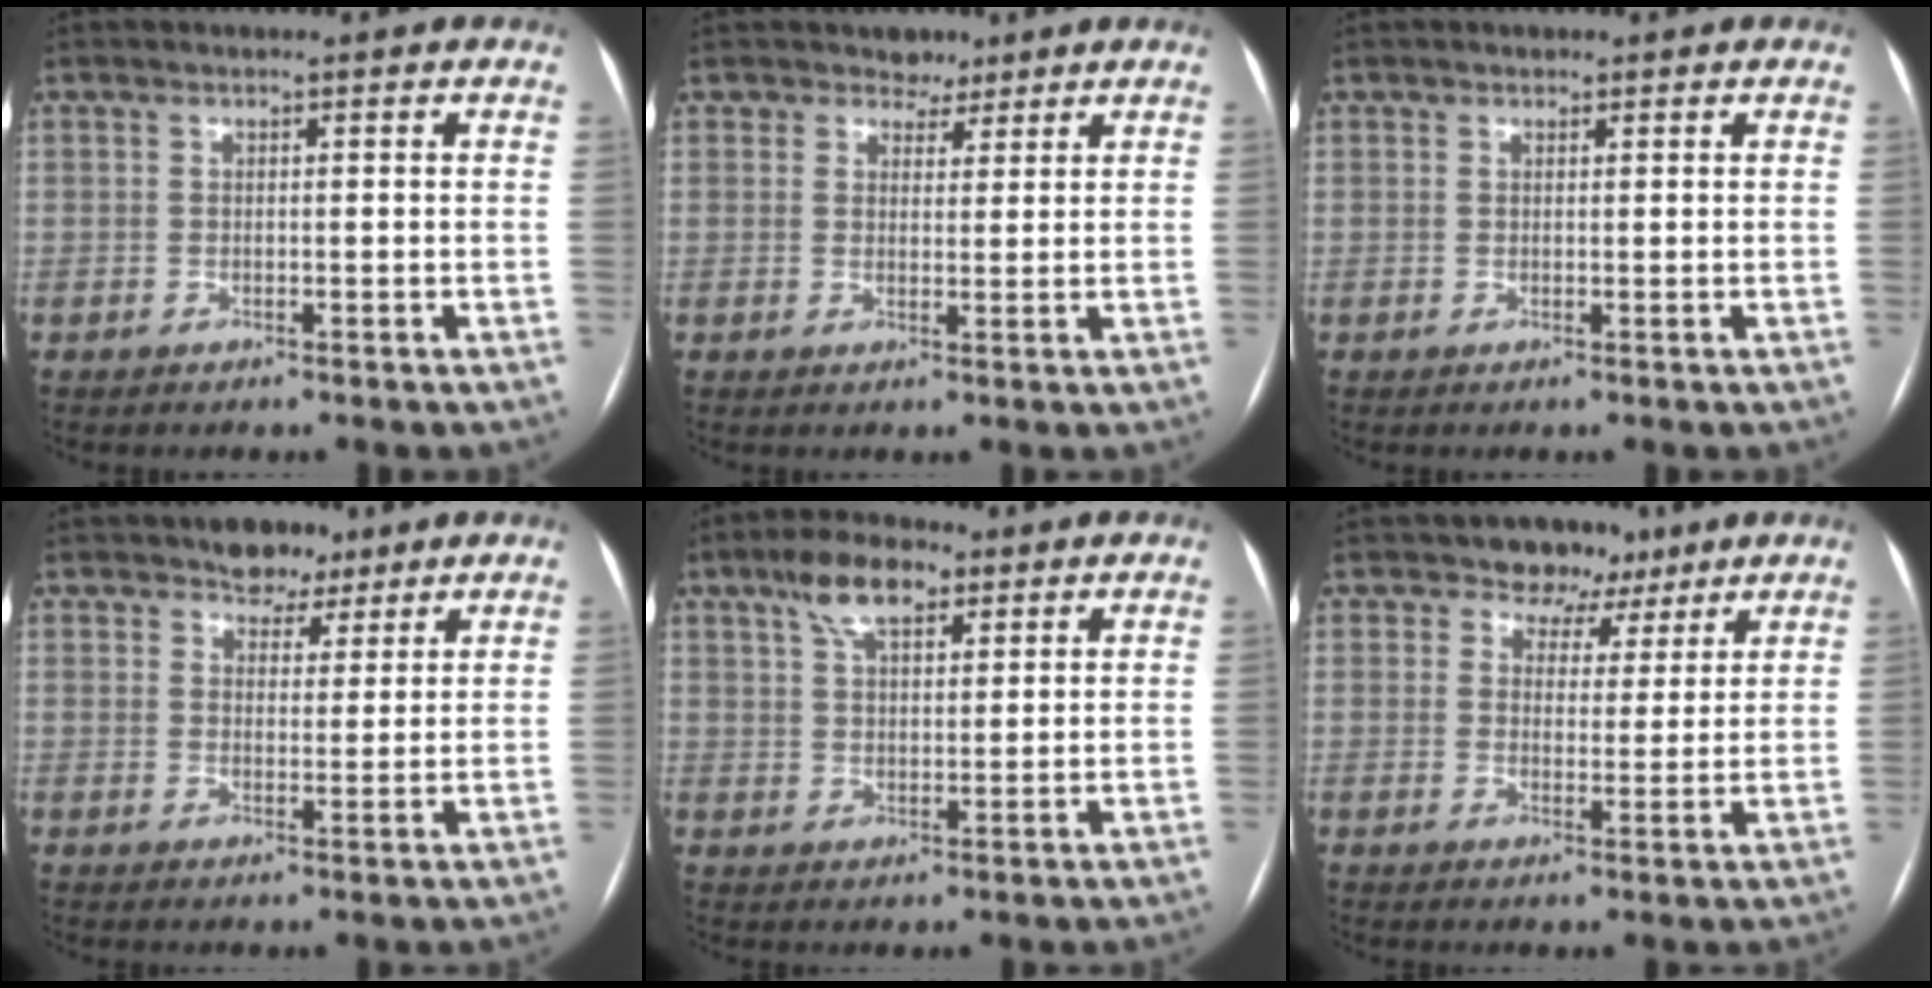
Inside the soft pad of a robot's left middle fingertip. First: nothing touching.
{"total": 2.9, "force": [2.2, 1.9, 0.1], "torque": [0.005, -0.002, 0.030]}
{"total": 0.6, "force": [0.4, 0.4, 0.1], "torque": [-0.001, -0.003, 0.004]}
{"total": 4.9, "force": [3.6, 2.9, 1.5], "torque": [-0.014, 0.003, 0.055]}
{"total": 7.3, "force": [4.4, 3.0, 5.0], "torque": [-0.097, 0.020, 0.079]}
{"total": 5.7, "force": [4.1, 3.9, 0.7], "torque": [0.000, 0.003, 0.056]}